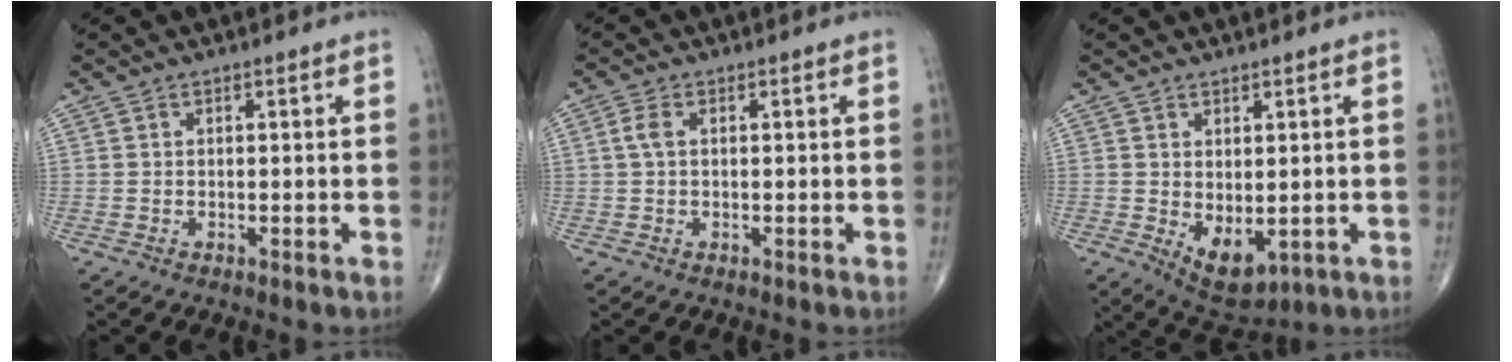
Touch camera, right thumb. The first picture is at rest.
{"total": 2.2, "force": [0.4, 1.2, 1.8], "torque": [-0.047, 0.009, 0.007]}
{"total": 7.1, "force": [-1.1, 3.9, 5.8], "torque": [-0.076, -0.008, 0.004]}